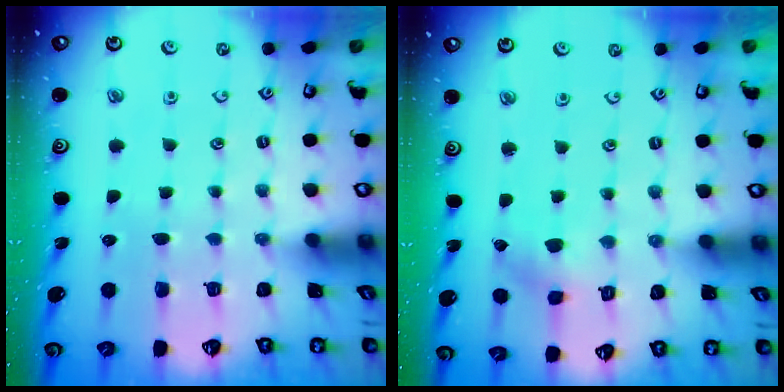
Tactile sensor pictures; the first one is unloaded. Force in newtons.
{"total": 2.3, "press": 2.3, "slide": 0.3}